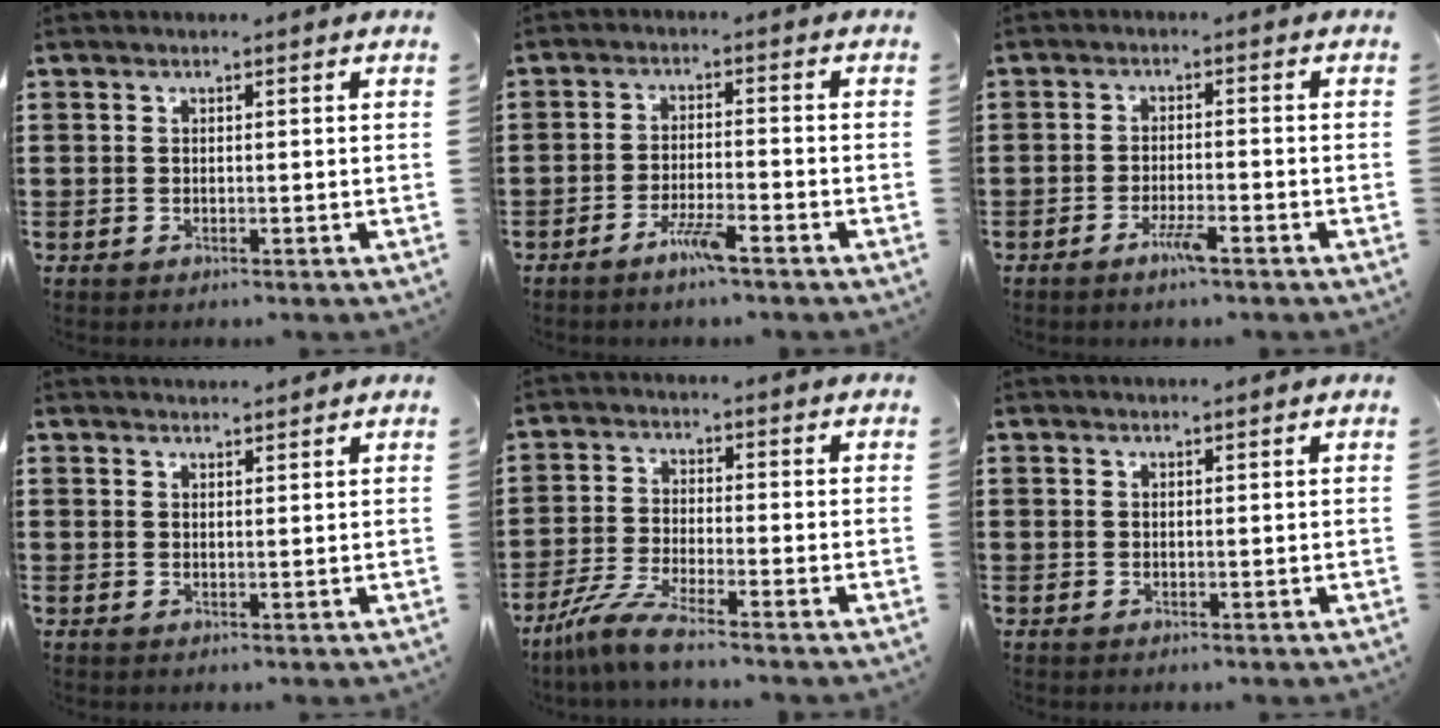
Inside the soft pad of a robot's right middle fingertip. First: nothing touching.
{"total": 4.2, "force": [-2.9, 0.3, 3.0], "torque": [-0.062, -0.003, -0.055]}
{"total": 3.4, "force": [-2.1, 0.4, 2.7], "torque": [-0.057, -0.004, -0.041]}
{"total": 1.6, "force": [1.6, 0.2, 0.0], "torque": [-0.004, 0.002, 0.031]}
{"total": 5.2, "force": [-4.2, -0.1, 3.1], "torque": [-0.087, -0.023, -0.087]}
{"total": 0.6, "force": [0.6, 0.0, 0.0], "torque": [-0.002, 0.000, 0.012]}